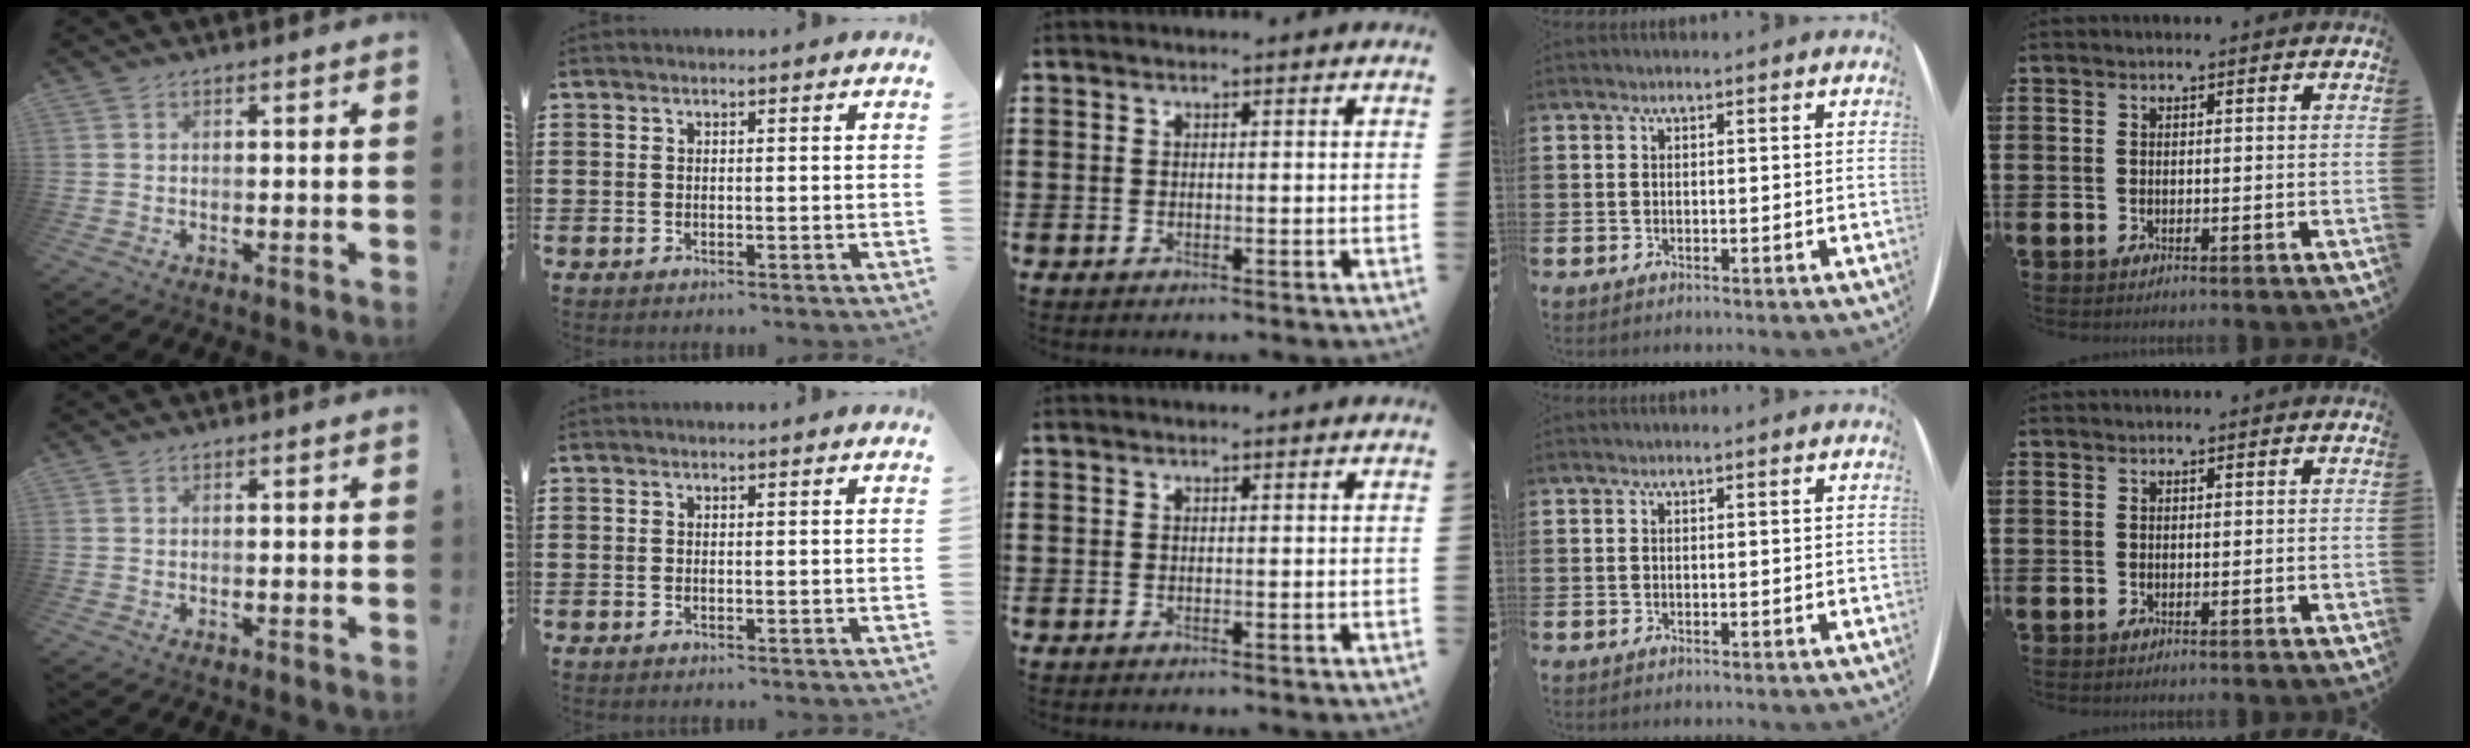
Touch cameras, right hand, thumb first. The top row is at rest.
{}